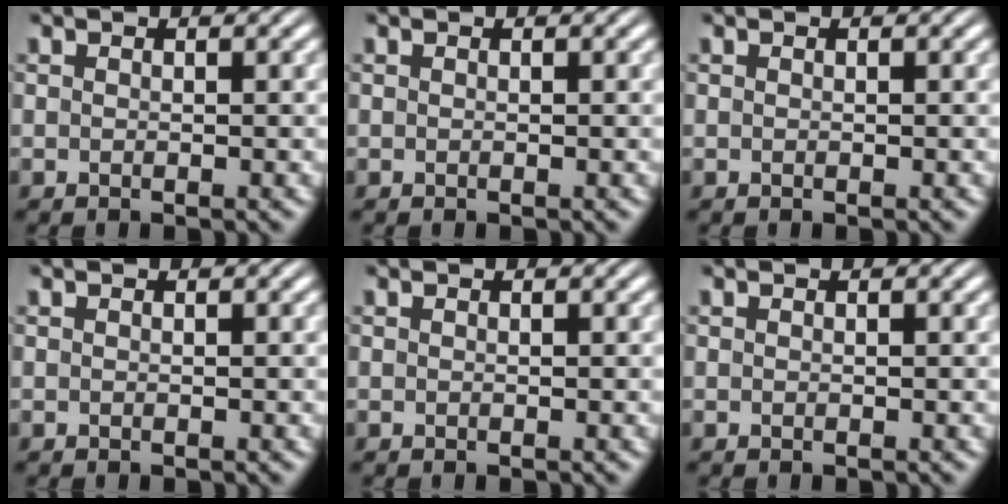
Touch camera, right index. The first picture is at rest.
{"total": 0.0}
{"total": 0.9, "force": [-0.2, -0.8, -0.3], "torque": [0.012, -0.010, 0.005]}
{"total": 0.0}
{"total": 0.0}
{"total": 0.0}